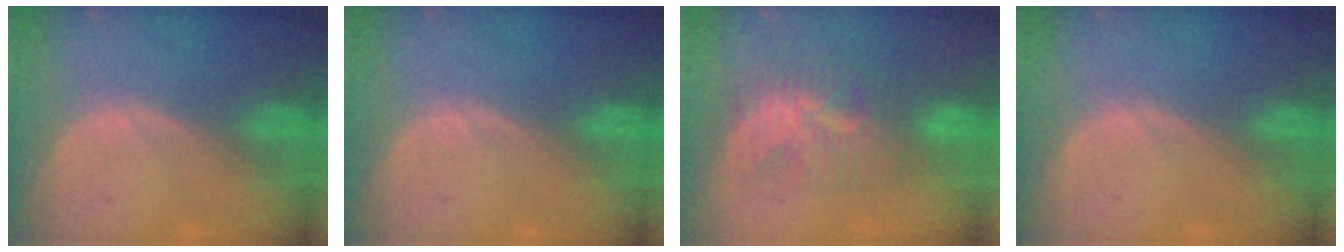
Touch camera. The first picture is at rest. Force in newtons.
{"total": 0.0}
{"total": 8.1, "press": 7.4, "slide": 3.4}
{"total": 0.0}